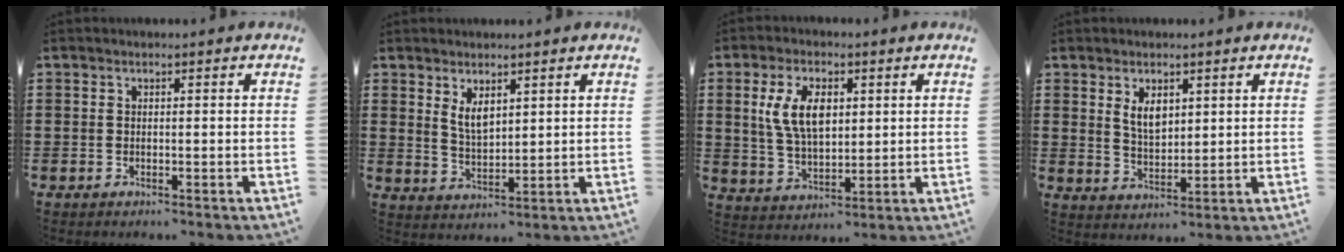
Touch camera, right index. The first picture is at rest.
{"total": 3.7, "force": [2.1, 1.7, 2.4], "torque": [-0.045, 0.000, 0.037]}
{"total": 8.0, "force": [2.1, 4.4, 6.4], "torque": [-0.144, 0.005, 0.031]}
{"total": 4.1, "force": [2.0, 2.2, 2.9], "torque": [-0.056, 0.002, 0.034]}